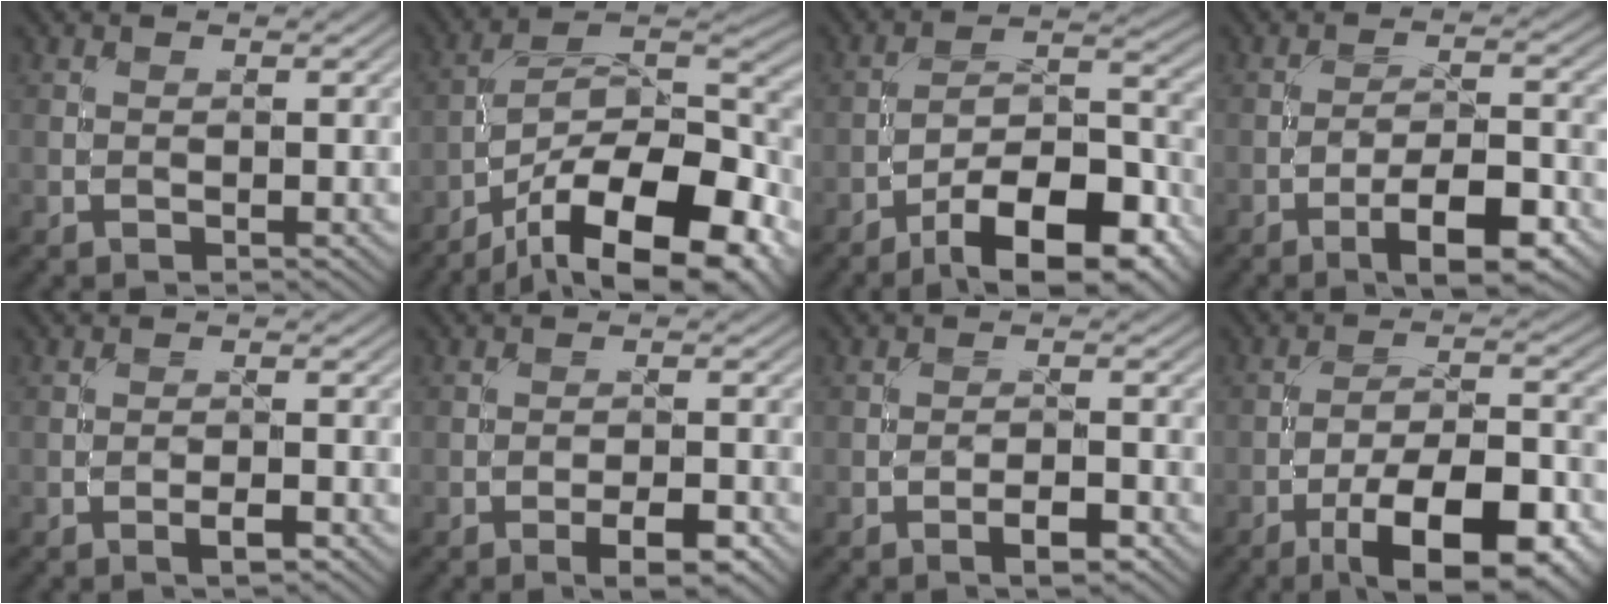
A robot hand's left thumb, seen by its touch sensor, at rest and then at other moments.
{"total": 18.5, "force": [-11.9, 6.9, 12.3], "torque": [-0.187, -0.024, -0.188]}
{"total": 14.5, "force": [-9.5, 5.1, 9.7], "torque": [-0.151, -0.003, -0.156]}
{"total": 8.2, "force": [-4.7, 2.4, 6.3], "torque": [-0.098, 0.006, -0.074]}
{"total": 2.0, "force": [-1.1, 0.5, 1.6], "torque": [-0.031, 0.003, -0.023]}
{"total": 4.2, "force": [-2.5, 1.2, 3.2], "torque": [-0.050, 0.007, -0.035]}
{"total": 3.2, "force": [-1.9, 0.9, 2.4], "torque": [-0.040, 0.005, -0.034]}
{"total": 13.1, "force": [-7.1, 4.4, 10.1], "torque": [-0.164, 0.002, -0.117]}